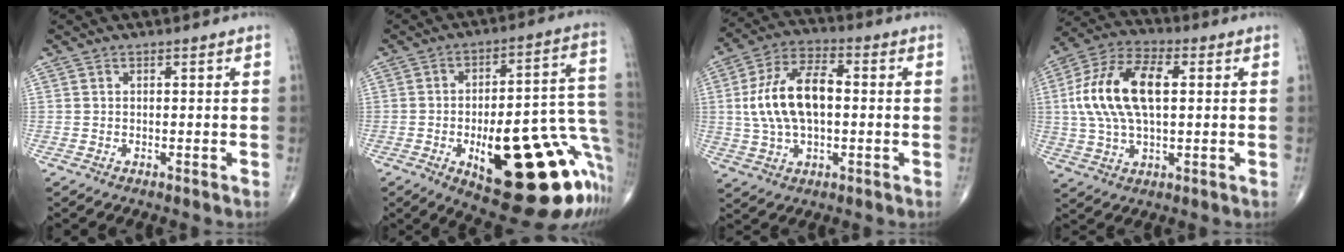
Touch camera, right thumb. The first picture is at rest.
{"total": 29.2, "force": [-9.5, 10.4, 25.6], "torque": [-0.261, 0.038, -0.112]}
{"total": 14.2, "force": [0.6, 7.6, 12.0], "torque": [-0.227, 0.022, 0.006]}
{"total": 16.4, "force": [2.2, 8.4, 14.0], "torque": [-0.279, 0.022, 0.036]}